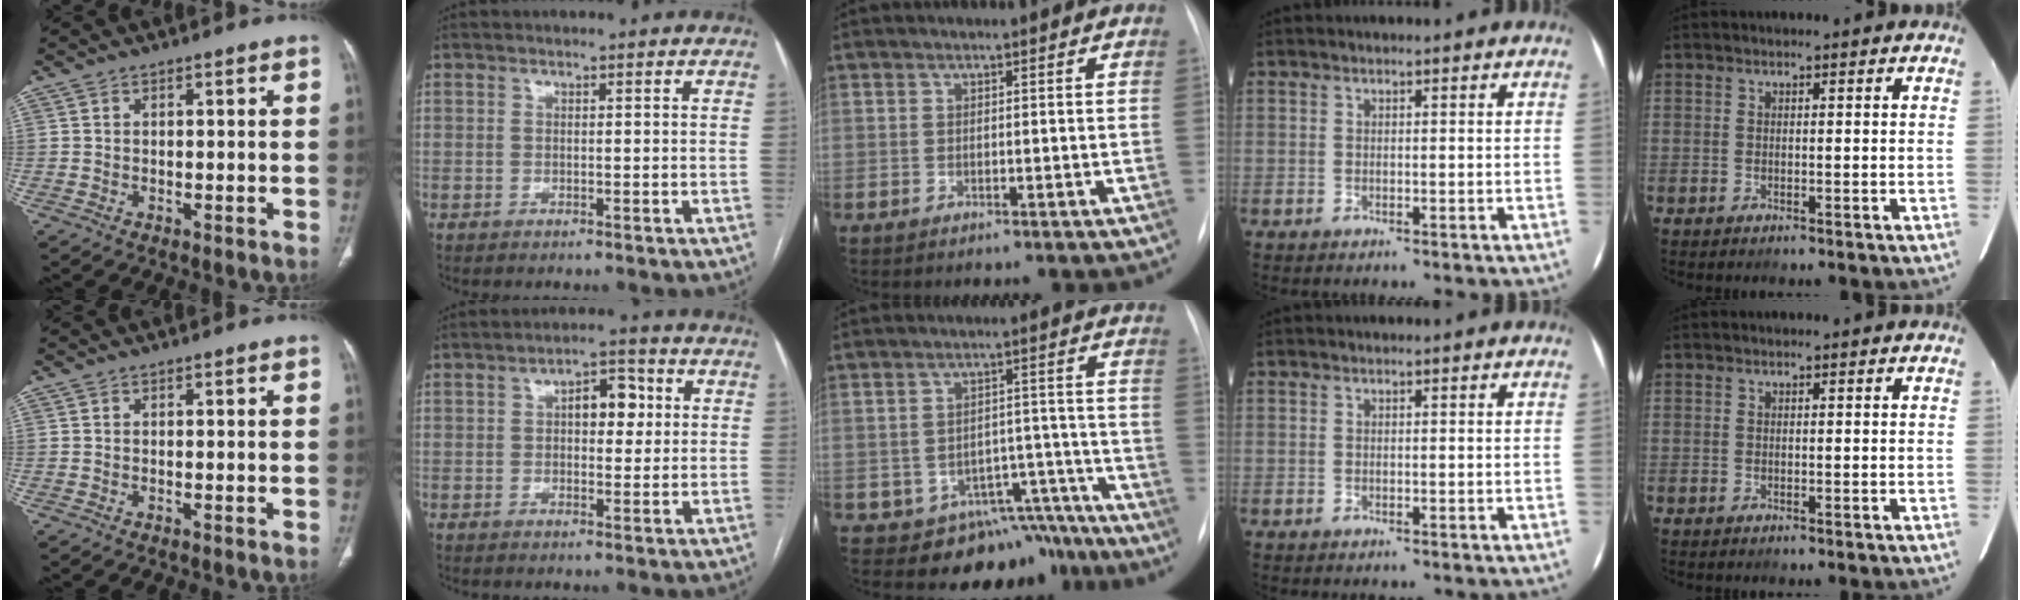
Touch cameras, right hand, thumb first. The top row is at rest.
{"index": {"total": 5.7, "force": [1.1, 2.9, 4.8], "torque": [-0.070, 0.020, 0.015]}, "middle": {"total": 11.2, "force": [-9.1, 6.6, 1.1], "torque": [0.021, 0.055, -0.110]}}